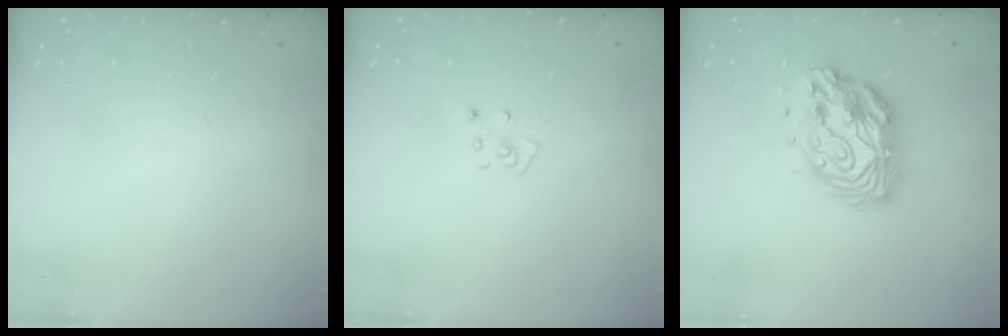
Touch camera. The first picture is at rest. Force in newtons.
{"total": 3.9, "press": 3.9, "slide": 0.3}
{"total": 12.8, "press": 12.8, "slide": 0.9}